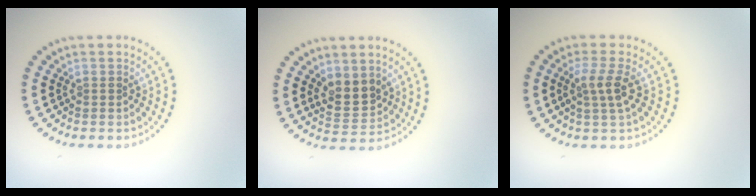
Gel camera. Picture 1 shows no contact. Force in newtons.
{"total": 3.0, "press": 2.8, "slide": 1.1}
{"total": 2.5, "press": 2.2, "slide": 1.3}